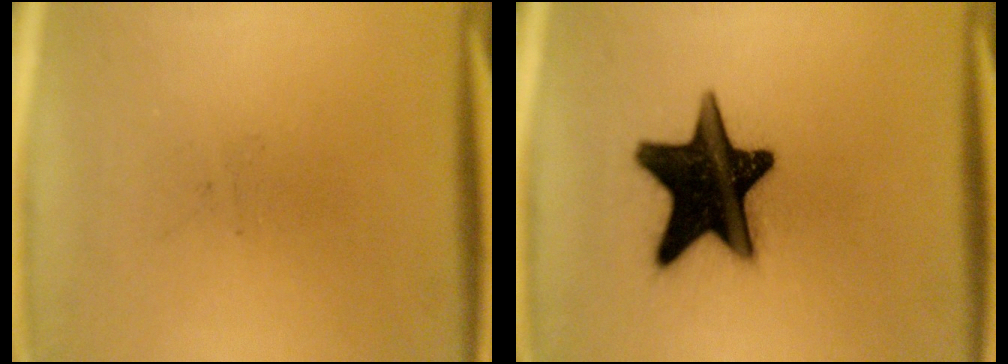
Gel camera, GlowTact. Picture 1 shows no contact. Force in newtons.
{"total": 19.2}